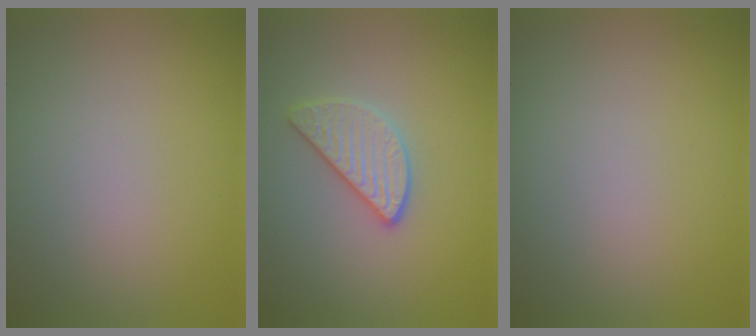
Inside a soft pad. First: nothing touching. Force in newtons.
{"total": 2.8, "press": 2.7, "slide": 0.9}
{"total": 0.0}